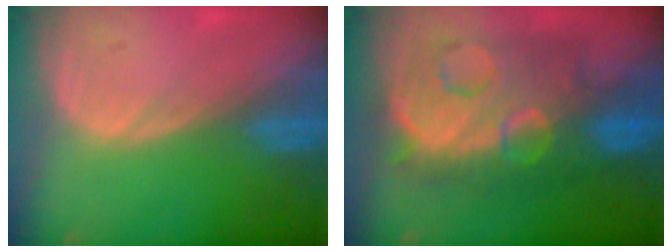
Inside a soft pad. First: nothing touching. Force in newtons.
{"total": 12.3, "press": 12.3, "slide": 1.3}